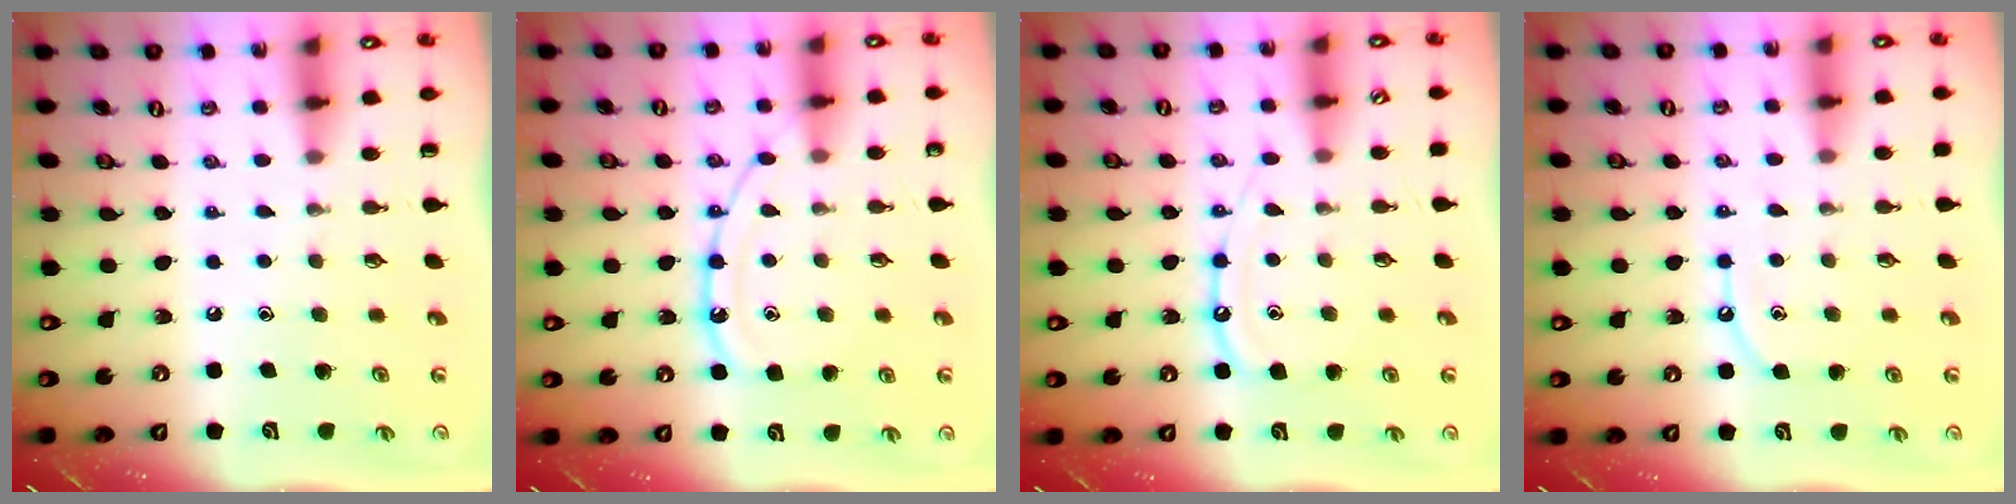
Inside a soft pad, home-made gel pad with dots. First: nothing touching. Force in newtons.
{"total": 12.3, "press": 12.2, "slide": 1.3}
{"total": 10.0, "press": 10.0, "slide": 0.9}
{"total": 6.0, "press": 5.9, "slide": 0.7}